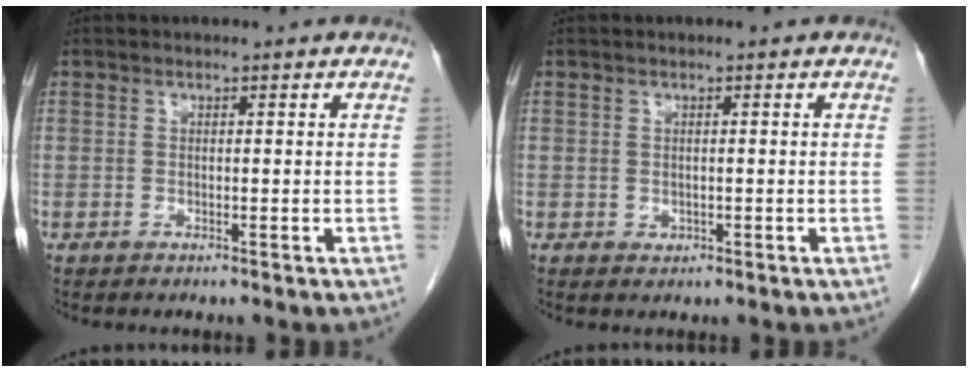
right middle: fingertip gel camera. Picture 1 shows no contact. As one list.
[{"total": 0.6, "force": [-0.1, 0.5, 0.3], "torque": [-0.010, -0.002, 0.002]}]